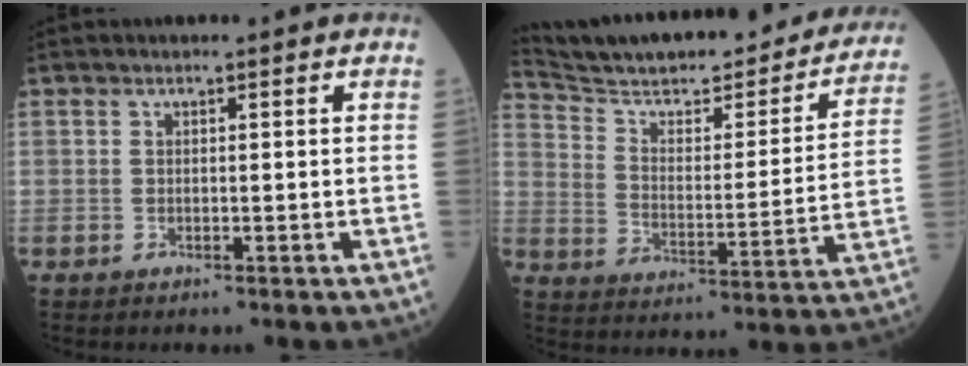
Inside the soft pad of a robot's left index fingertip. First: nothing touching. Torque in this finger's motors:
{"motor_torque": [-0.29, -0.86, 0.06, 0.01]}